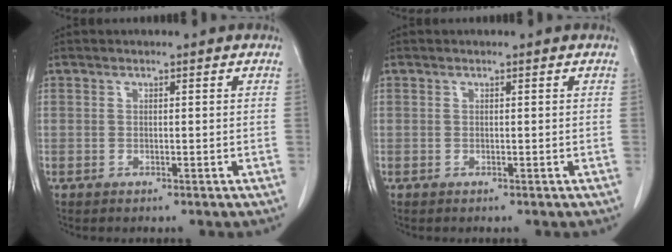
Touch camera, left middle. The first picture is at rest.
{"total": 0.0}